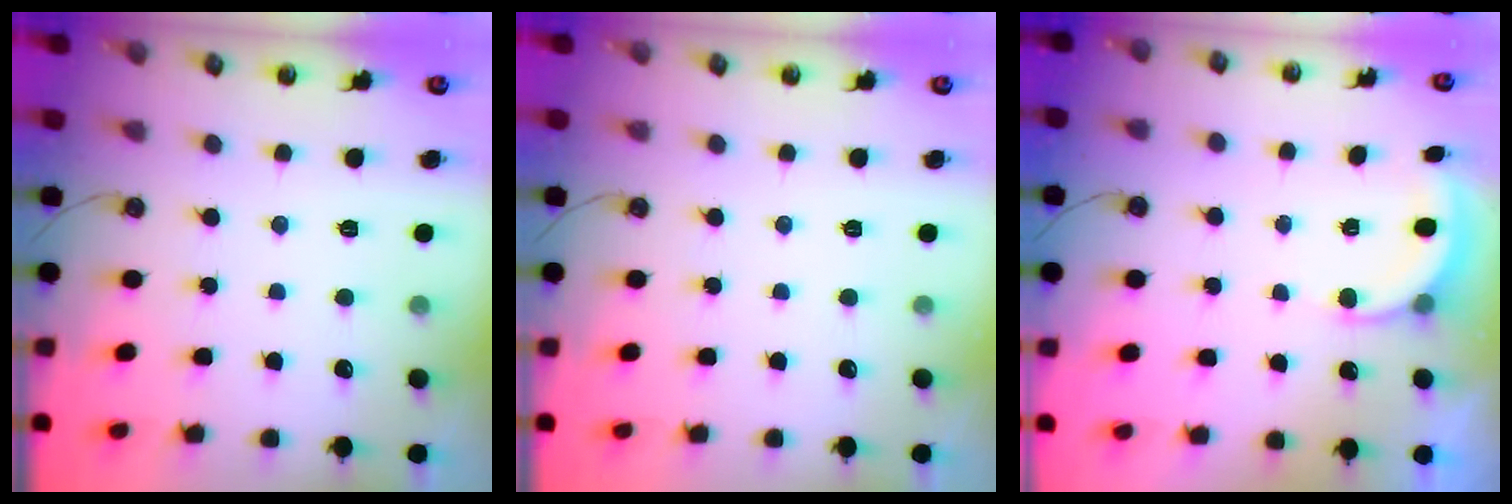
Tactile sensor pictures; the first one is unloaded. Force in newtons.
{"total": 0.0}
{"total": 3.5, "press": 3.1, "slide": 1.6}